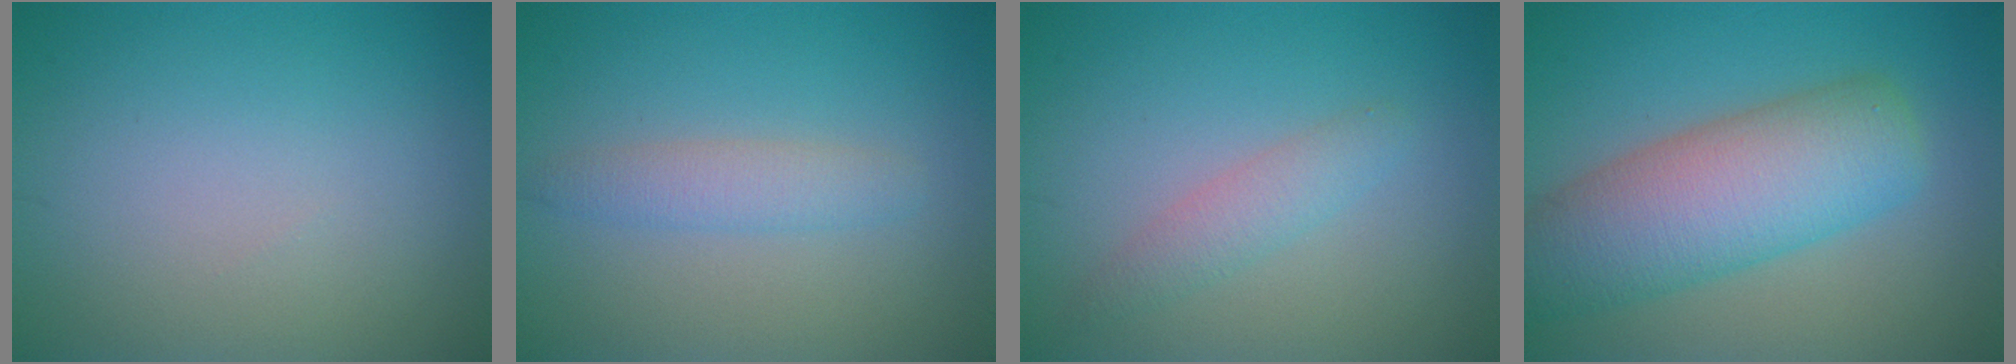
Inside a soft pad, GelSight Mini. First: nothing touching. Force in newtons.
{"total": 2.1, "press": 2.1, "slide": 0.1}
{"total": 2.0, "press": 2.0, "slide": 0.1}
{"total": 8.6, "press": 8.6, "slide": 0.7}